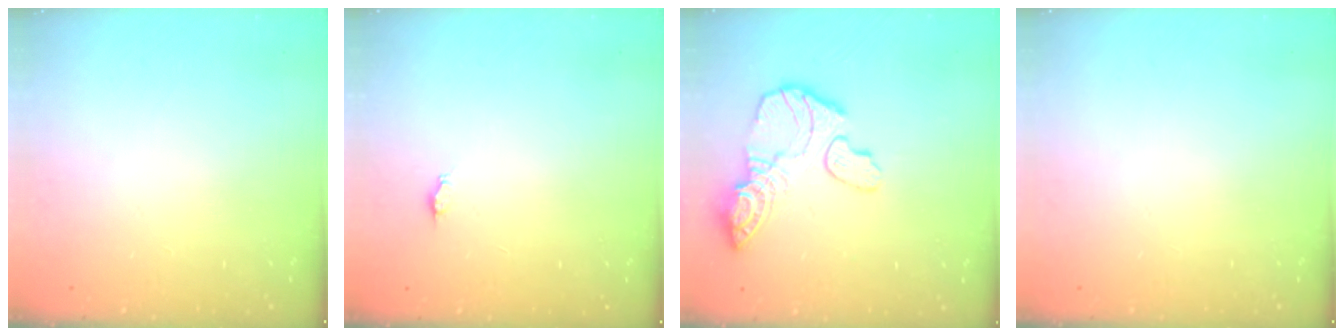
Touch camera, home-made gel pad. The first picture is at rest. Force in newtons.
{"total": 1.8, "press": 1.8, "slide": 0.3}
{"total": 13.8, "press": 13.7, "slide": 1.4}
{"total": 0.0}